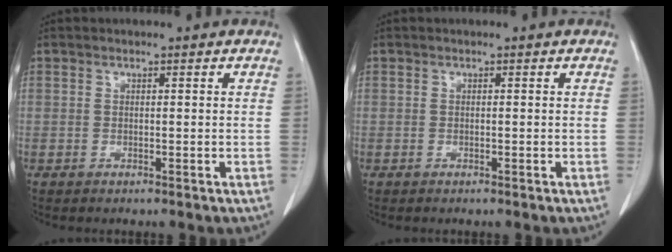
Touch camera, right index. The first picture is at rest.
{"total": 0.0}